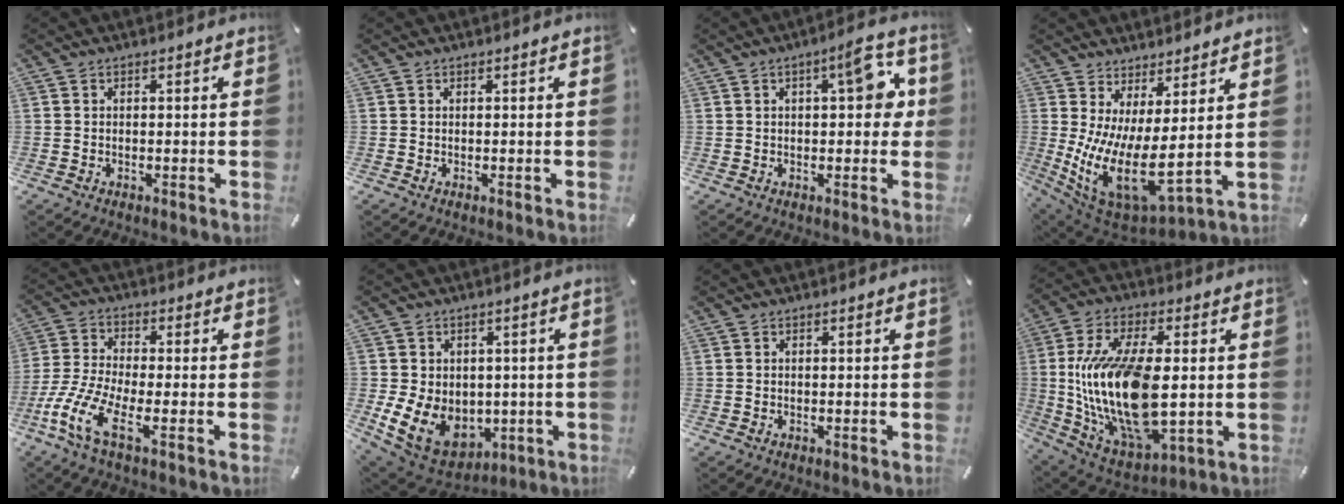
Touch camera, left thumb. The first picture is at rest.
{"total": 0.0}
{"total": 9.0, "force": [2.3, 3.8, 7.9], "torque": [-0.094, -0.008, 0.029]}
{"total": 13.0, "force": [0.0, 4.8, 12.1], "torque": [-0.242, -0.051, 0.010]}
{"total": 11.0, "force": [-4.6, 4.2, 9.1], "torque": [-0.204, -0.005, -0.087]}
{"total": 11.7, "force": [-1.4, 9.9, 6.0], "torque": [-0.123, -0.004, -0.014]}
{"total": 0.0}
{"total": 23.3, "force": [0.7, 12.3, 19.8], "torque": [-0.425, -0.015, 0.026]}